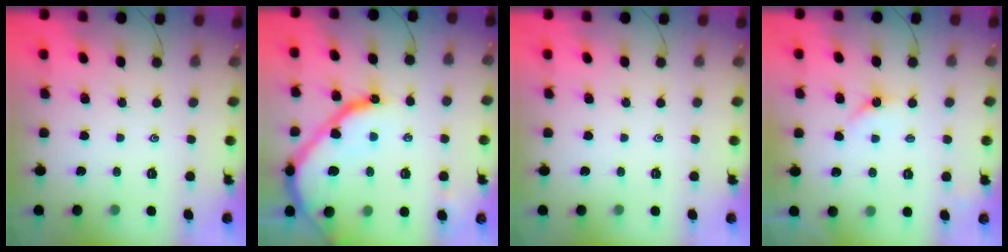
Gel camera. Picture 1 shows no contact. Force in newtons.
{"total": 16.4, "press": 16.3, "slide": 1.4}
{"total": 0.0}
{"total": 4.8, "press": 4.8, "slide": 0.6}